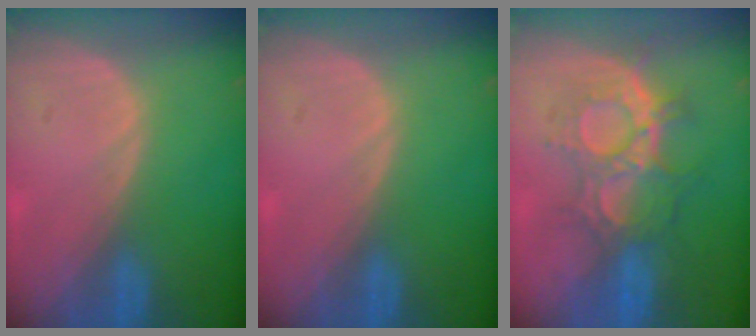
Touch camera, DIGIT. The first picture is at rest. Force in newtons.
{"total": 0.0}
{"total": 8.8, "press": 8.8, "slide": 0.9}